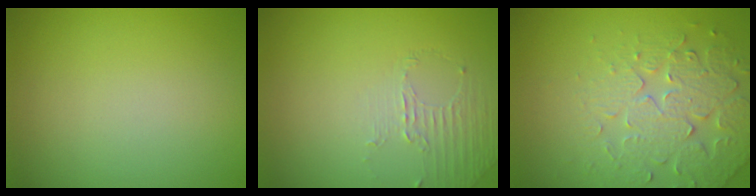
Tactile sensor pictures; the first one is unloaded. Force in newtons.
{"total": 1.2, "press": 0.4, "slide": 1.1}
{"total": 4.1, "press": 3.9, "slide": 1.3}